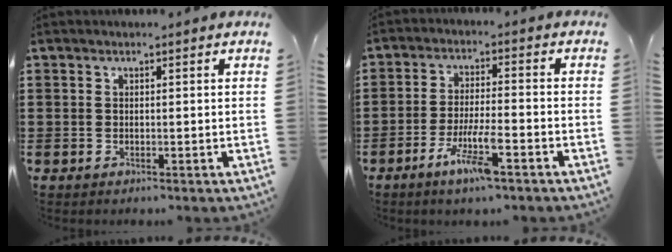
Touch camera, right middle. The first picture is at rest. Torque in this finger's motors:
{"motor_torque": [1.37, -0.77, 0.53, 0.18]}